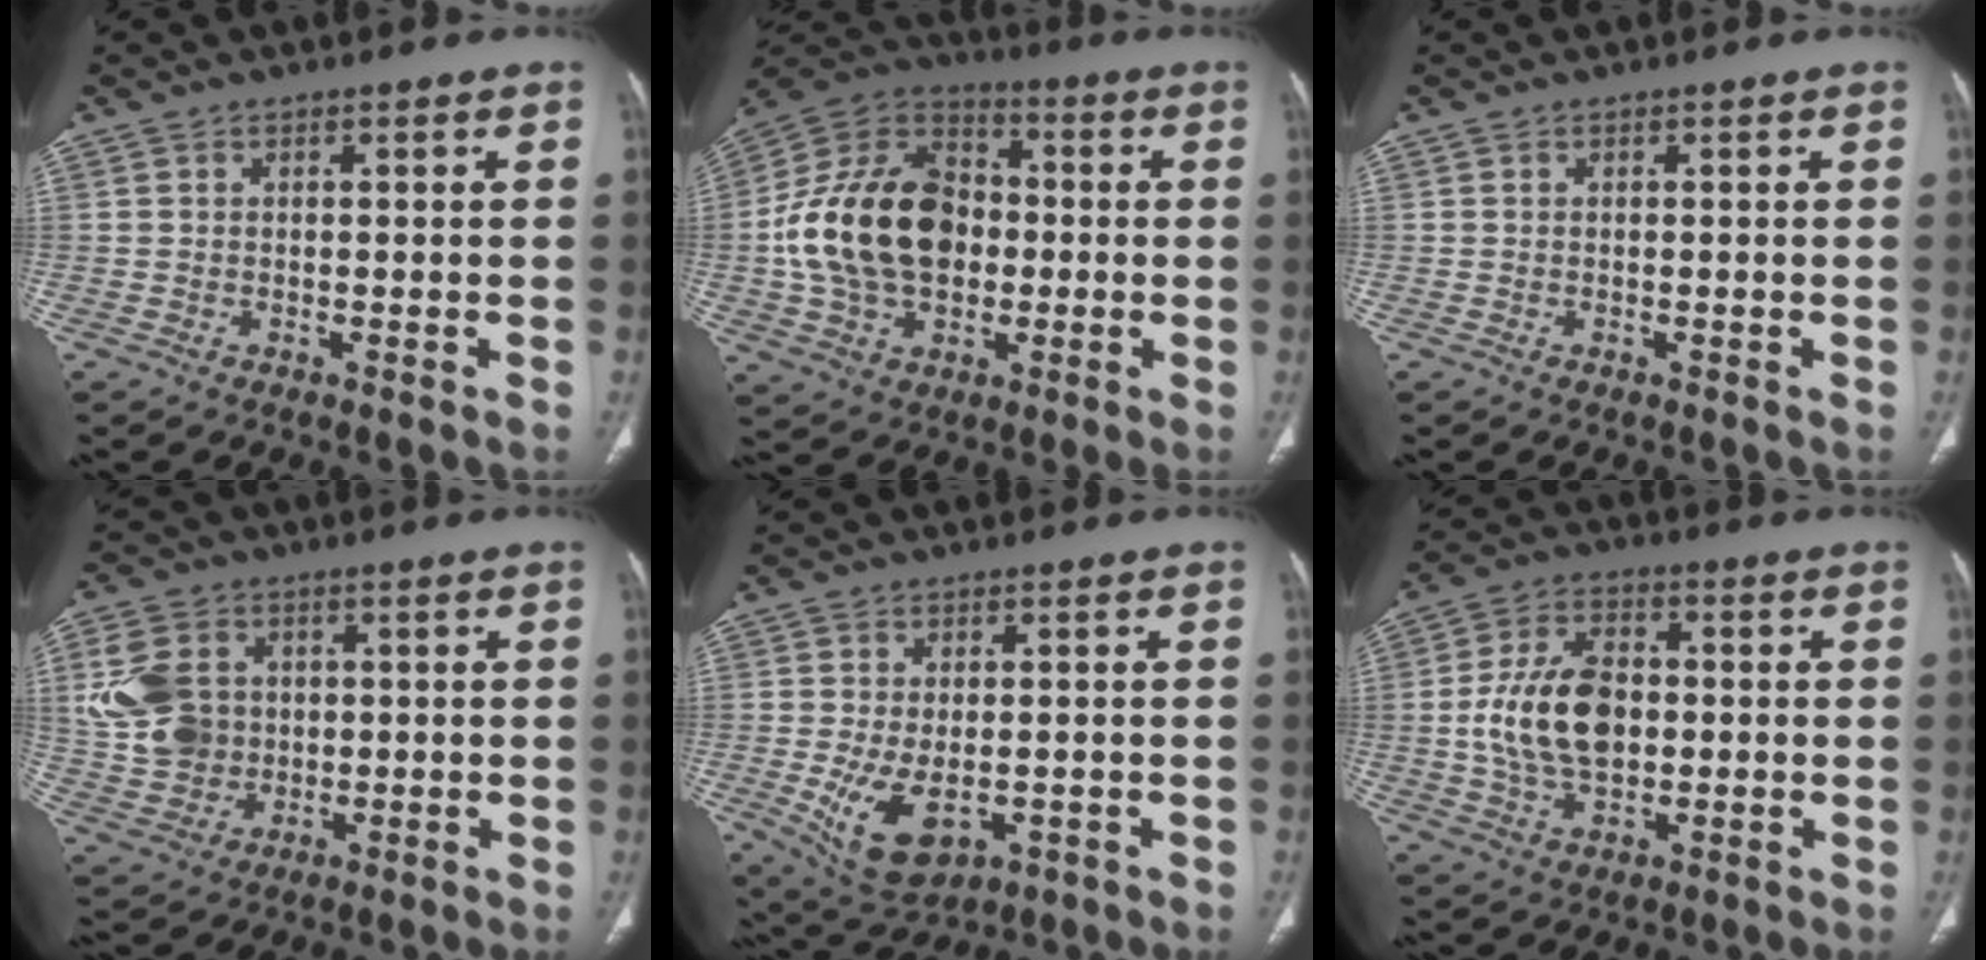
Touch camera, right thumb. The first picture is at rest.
{"total": 21.8, "force": [-0.9, 15.3, 15.4], "torque": [-0.270, 0.028, -0.014]}
{"total": 0.0}
{"total": 11.4, "force": [1.8, 9.4, 6.3], "torque": [-0.108, 0.001, 0.041]}
{"total": 9.5, "force": [-2.2, 5.5, 7.4], "torque": [-0.129, -0.010, -0.019]}
{"total": 12.2, "force": [0.0, 7.7, 9.5], "torque": [-0.165, 0.006, 0.003]}